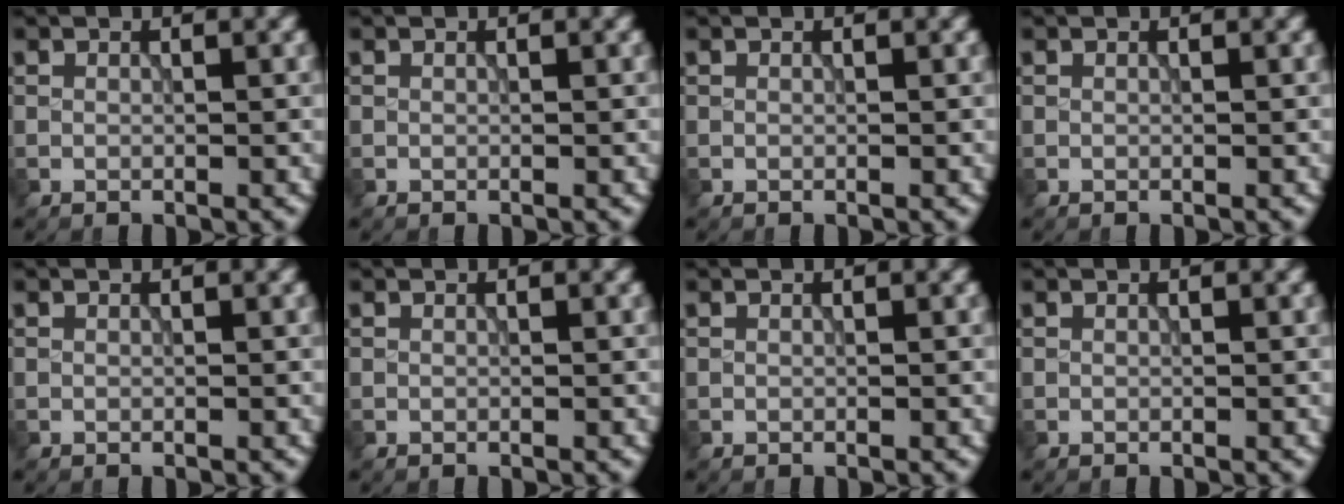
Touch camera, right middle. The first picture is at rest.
{"total": 0.0}
{"total": 0.0}
{"total": 0.0}
{"total": 0.0}
{"total": 0.0}
{"total": 0.0}
{"total": 0.0}